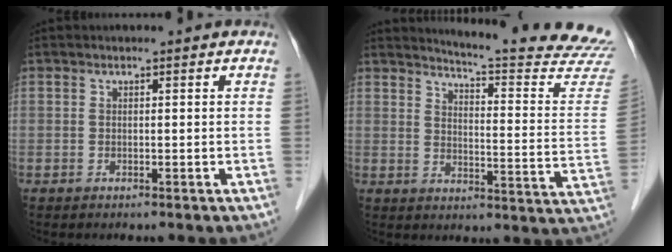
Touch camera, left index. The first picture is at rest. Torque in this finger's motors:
{"motor_torque": [-0.50, -1.17, 0.08, 0.02]}